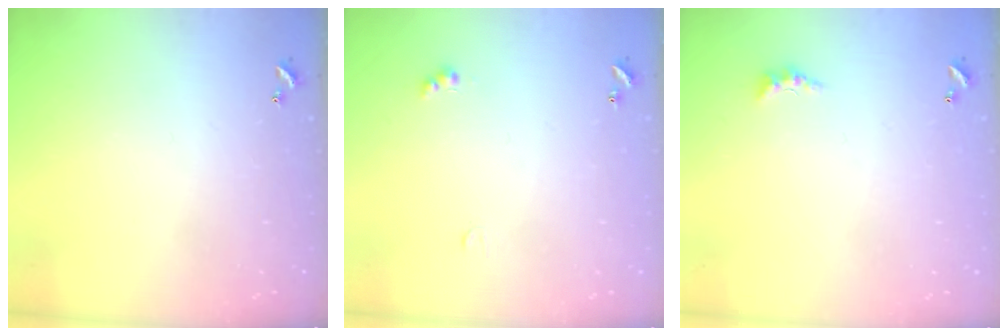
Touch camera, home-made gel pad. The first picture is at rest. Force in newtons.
{"total": 1.8, "press": 1.8, "slide": 0.4}
{"total": 1.5, "press": 1.4, "slide": 0.5}